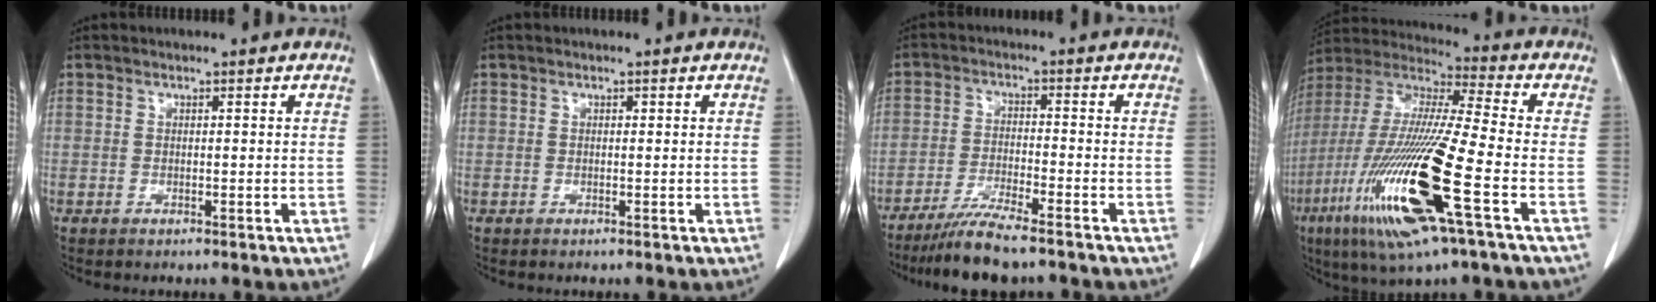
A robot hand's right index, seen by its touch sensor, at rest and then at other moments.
{"total": 0.0}
{"total": 7.6, "force": [-6.3, 0.0, 4.3], "torque": [-0.075, -0.021, -0.110]}
{"total": 22.0, "force": [-7.8, 1.5, 20.5], "torque": [-0.448, -0.038, -0.151]}